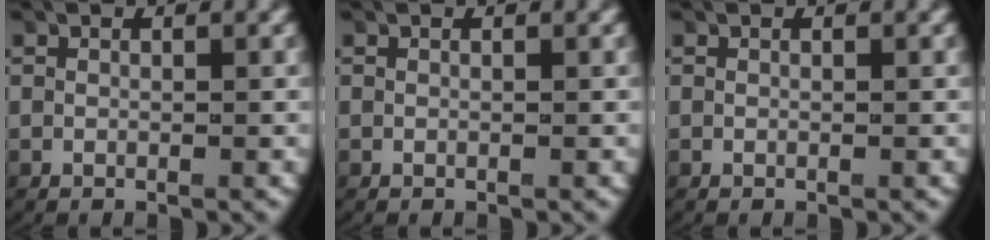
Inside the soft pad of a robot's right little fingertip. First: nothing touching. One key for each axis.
{"total": 0.0}
{"total": 0.0}